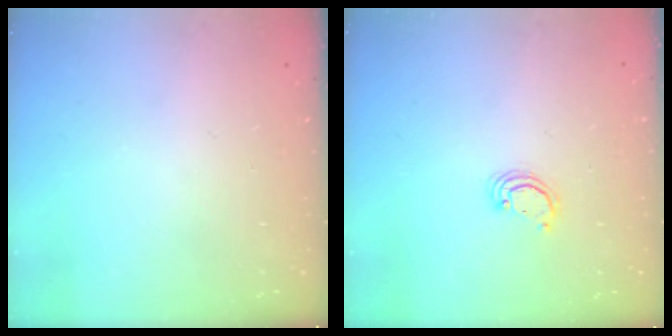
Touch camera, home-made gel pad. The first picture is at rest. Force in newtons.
{"total": 2.0, "press": 2.0, "slide": 0.2}